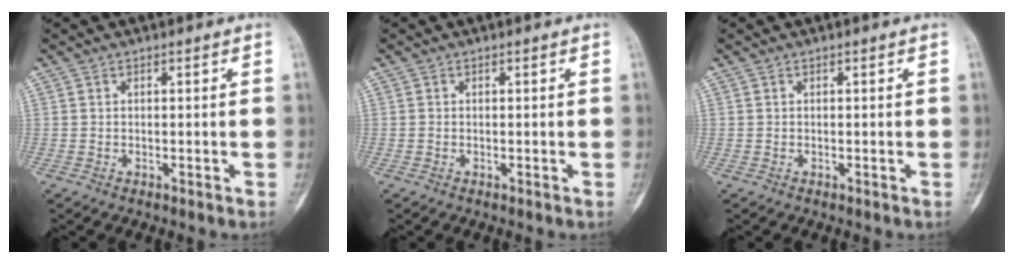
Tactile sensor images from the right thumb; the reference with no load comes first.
{"total": 0.0}
{"total": 0.0}